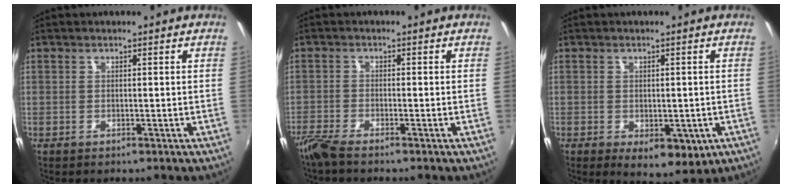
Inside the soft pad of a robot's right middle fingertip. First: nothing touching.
{"total": 4.2, "force": [-3.7, 0.2, 2.1], "torque": [-0.059, -0.016, -0.074]}
{"total": 7.3, "force": [-2.7, 4.1, 5.4], "torque": [-0.077, -0.021, -0.028]}